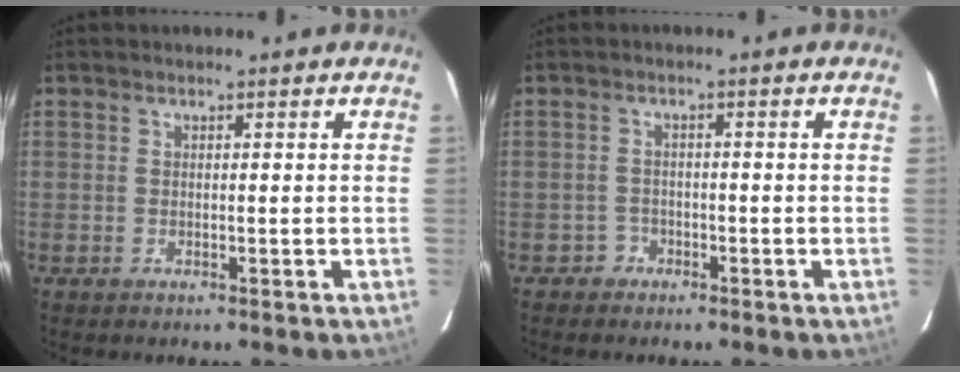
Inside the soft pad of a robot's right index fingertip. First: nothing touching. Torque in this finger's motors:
{"motor_torque": [-0.05, -0.10, 0.04, 0.00]}